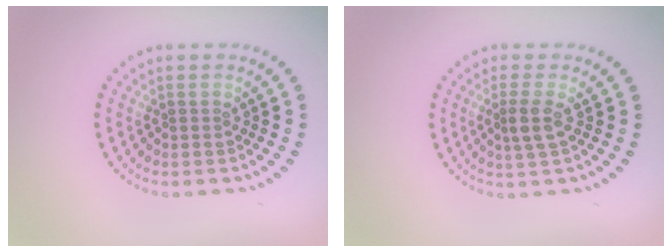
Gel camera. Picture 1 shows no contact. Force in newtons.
{"total": 2.1, "press": 1.7, "slide": 1.1}